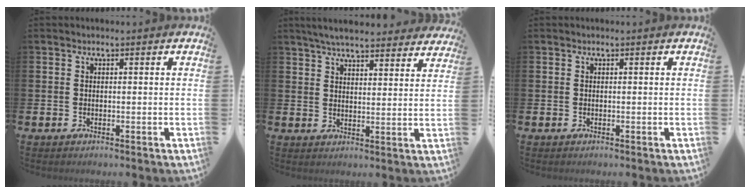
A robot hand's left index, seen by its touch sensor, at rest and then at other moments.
{"total": 5.8, "force": [5.5, 0.8, 1.6], "torque": [-0.032, -0.029, 0.096]}
{"total": 0.0}